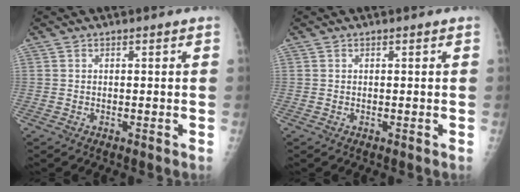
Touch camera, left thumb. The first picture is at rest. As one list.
[{"total": 0.0}]